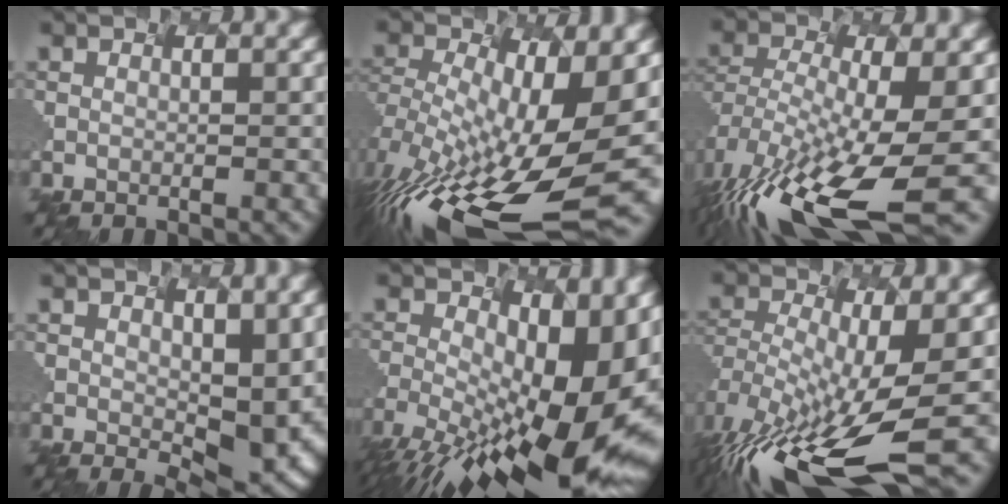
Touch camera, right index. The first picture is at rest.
{"total": 13.2, "force": [-5.2, 4.3, 11.4], "torque": [-0.264, -0.032, -0.053]}
{"total": 11.8, "force": [-6.5, 2.7, 9.4], "torque": [-0.233, -0.045, -0.064]}
{"total": 3.5, "force": [0.4, 0.8, 3.4], "torque": [-0.080, -0.022, 0.045]}
{"total": 16.2, "force": [-4.6, 6.0, 14.3], "torque": [-0.238, -0.037, -0.034]}
{"total": 11.1, "force": [-6.3, 2.3, 8.9], "torque": [-0.226, -0.047, -0.065]}